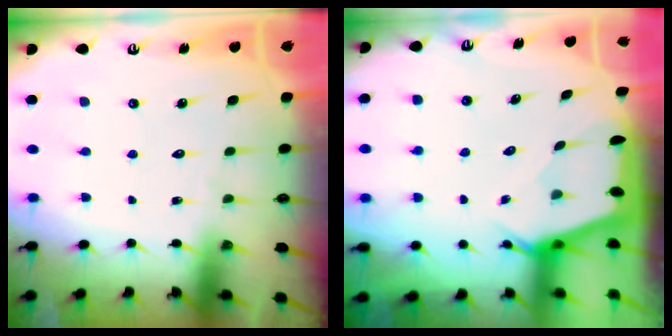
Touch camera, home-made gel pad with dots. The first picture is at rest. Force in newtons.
{"total": 2.4, "press": 2.4, "slide": 0.3}